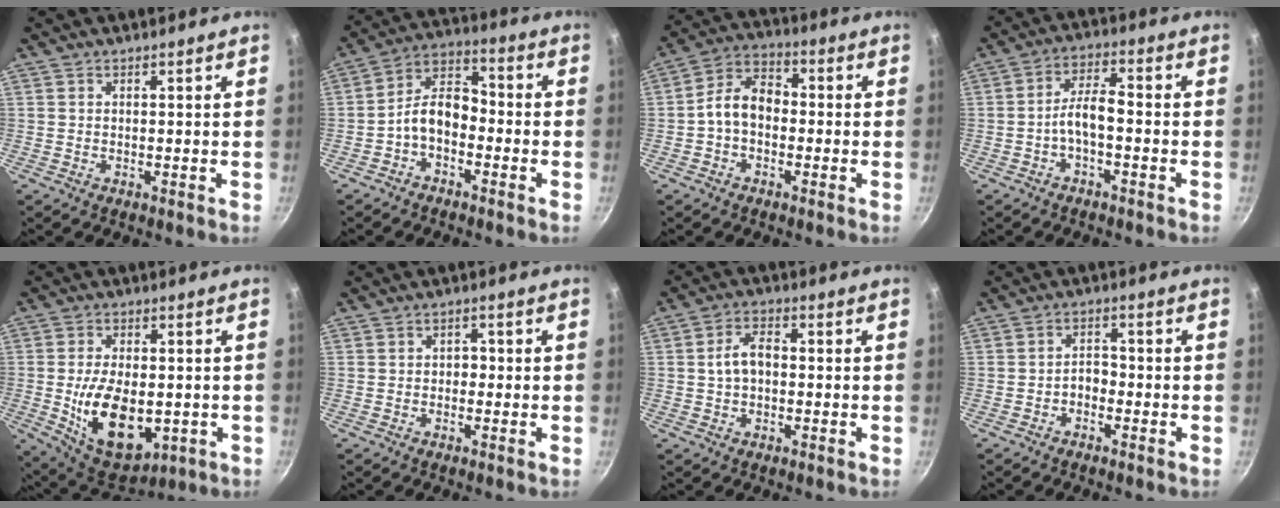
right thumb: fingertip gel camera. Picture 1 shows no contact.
{"total": 8.7, "force": [-2.6, 5.5, 6.2], "torque": [-0.098, 0.044, -0.062]}
{"total": 8.5, "force": [-1.2, 6.0, 6.0], "torque": [-0.092, 0.033, -0.037]}
{"total": 5.9, "force": [-2.1, 2.8, 4.8], "torque": [-0.081, 0.037, -0.046]}
{"total": 15.5, "force": [-2.6, 8.7, 12.6], "torque": [-0.192, -0.007, -0.020]}
{"total": 1.9, "force": [-0.3, 1.5, 1.1], "torque": [0.004, 0.008, -0.013]}
{"total": 5.5, "force": [-0.1, 3.5, 4.2], "torque": [-0.073, 0.020, -0.008]}
{"total": 3.0, "force": [-1.5, 2.0, 1.7], "torque": [-0.014, 0.018, -0.033]}